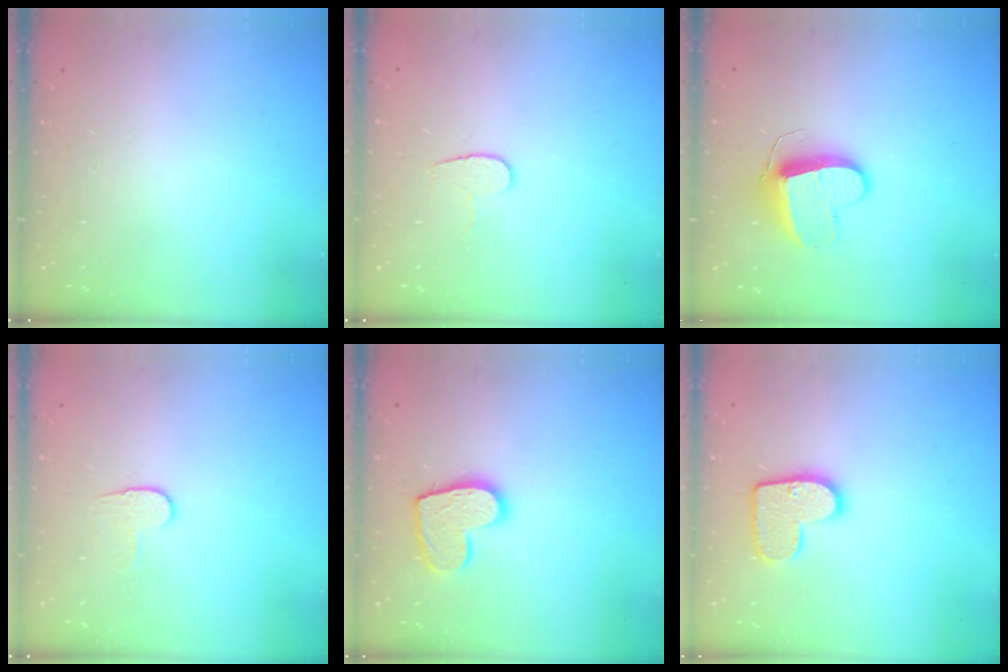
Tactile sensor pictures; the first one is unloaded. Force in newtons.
{"total": 5.0, "press": 5.0, "slide": 0.5}
{"total": 10.6, "press": 10.6, "slide": 0.9}
{"total": 6.1, "press": 6.1, "slide": 0.5}
{"total": 11.6, "press": 11.6, "slide": 0.8}
{"total": 12.5, "press": 12.5, "slide": 0.7}